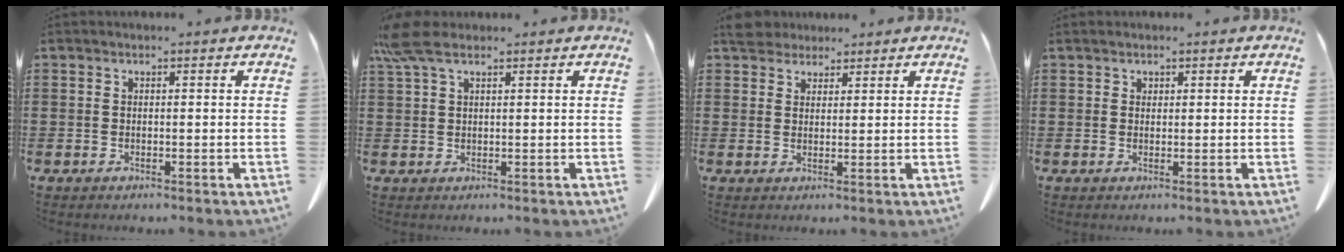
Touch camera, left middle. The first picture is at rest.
{"total": 5.0, "force": [2.9, 1.7, 3.7], "torque": [-0.095, -0.003, 0.051]}
{"total": 3.6, "force": [3.3, 1.3, 0.5], "torque": [-0.015, -0.004, 0.065]}
{"total": 0.7, "force": [0.7, 0.3, 0.1], "torque": [-0.005, -0.002, 0.015]}